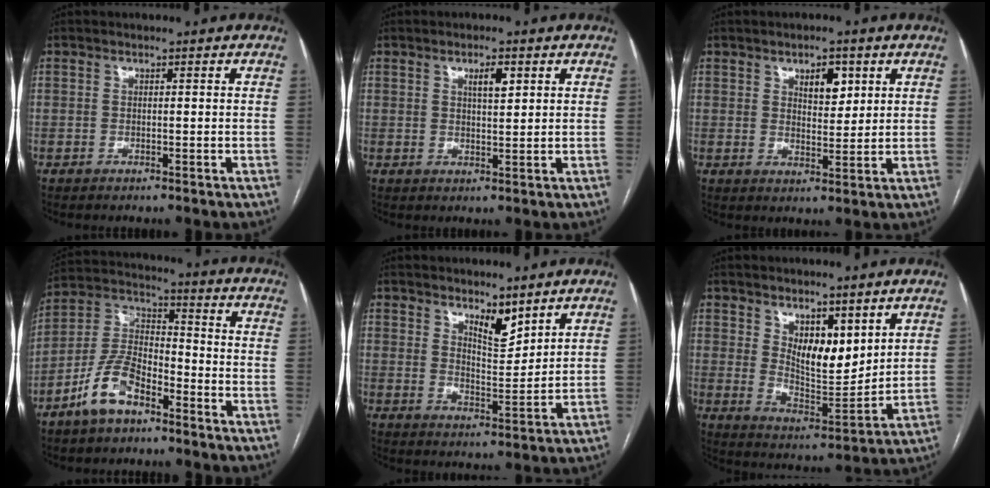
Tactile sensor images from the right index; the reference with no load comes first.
{"total": 3.0, "force": [1.5, 0.8, 2.6], "torque": [-0.043, -0.001, 0.024]}
{"total": 4.7, "force": [2.3, 2.2, 3.5], "torque": [-0.053, 0.001, 0.038]}
{"total": 9.8, "force": [-6.1, 4.0, 6.5], "torque": [-0.146, 0.010, -0.120]}
{"total": 5.2, "force": [3.9, 1.5, 2.9], "torque": [-0.051, -0.016, 0.071]}
{"total": 8.9, "force": [4.7, 3.6, 6.6], "torque": [-0.114, -0.011, 0.093]}